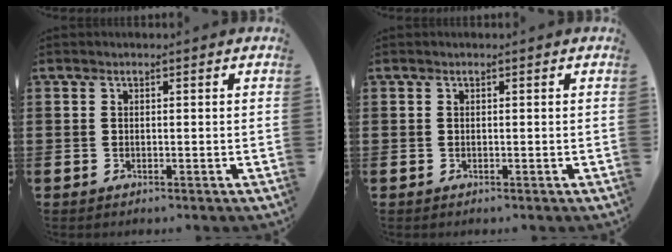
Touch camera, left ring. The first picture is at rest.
{"total": 0.0}